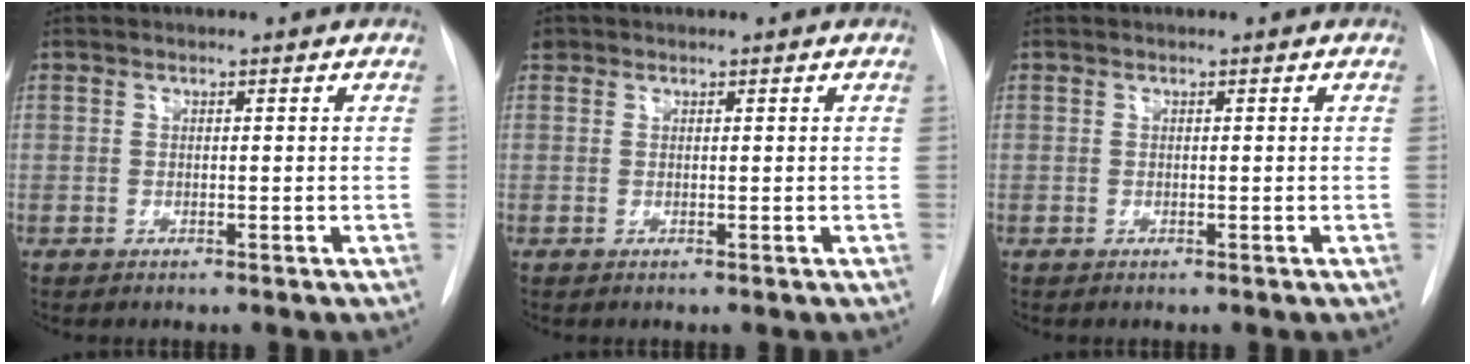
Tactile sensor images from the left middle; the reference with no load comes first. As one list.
[{"total": 0.8, "force": [0.5, 0.6, 0.0], "torque": [0.003, 0.011, 0.008]}, {"total": 0.0}]